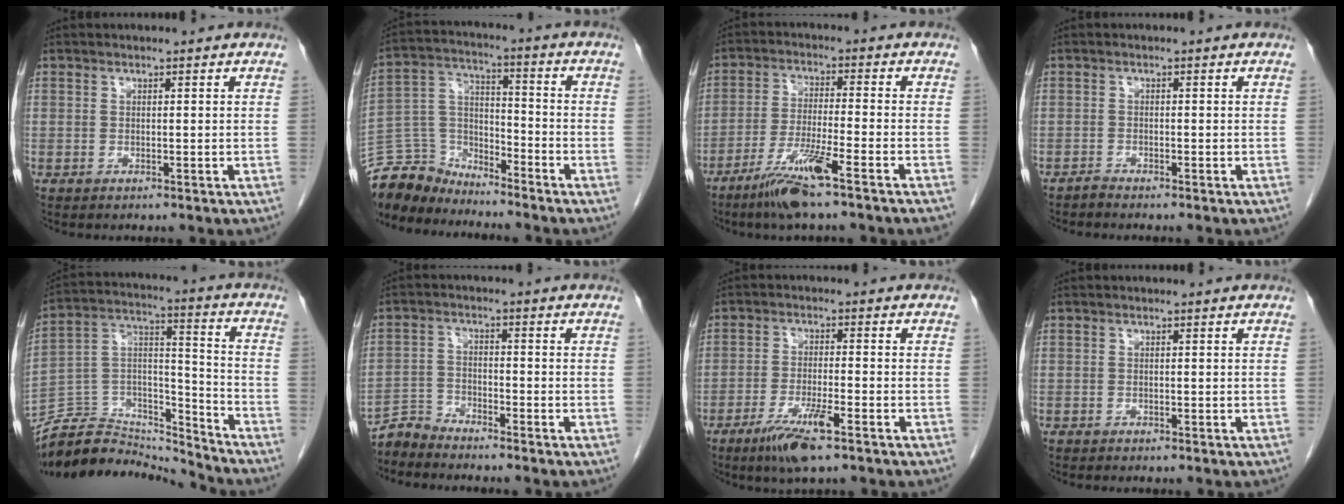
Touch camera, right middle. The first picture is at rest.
{"total": 9.3, "force": [-8.9, 2.5, 0.3], "torque": [-0.014, 0.024, -0.177]}
{"total": 8.6, "force": [-5.6, -0.6, 6.5], "torque": [-0.127, -0.022, -0.107]}
{"total": 0.7, "force": [-0.7, -0.2, -0.1], "torque": [0.001, -0.002, -0.015]}
{"total": 15.5, "force": [-15.4, 2.2, 0.7], "torque": [-0.008, 0.060, -0.271]}
{"total": 3.6, "force": [-3.5, 0.0, -0.7], "torque": [0.014, -0.011, -0.071]}
{"total": 7.0, "force": [-4.4, 0.5, 5.4], "torque": [-0.106, -0.014, -0.078]}
{"total": 0.0}